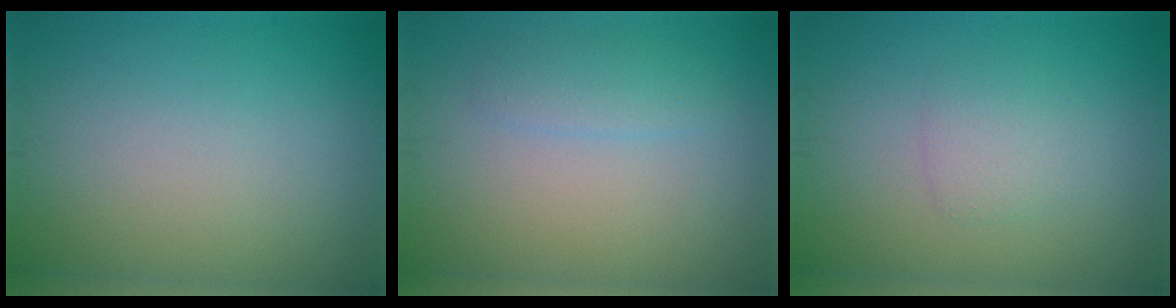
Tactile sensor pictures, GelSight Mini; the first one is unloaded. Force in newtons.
{"total": 1.6, "press": 1.6, "slide": 0.0}
{"total": 1.8, "press": 1.8, "slide": 0.2}